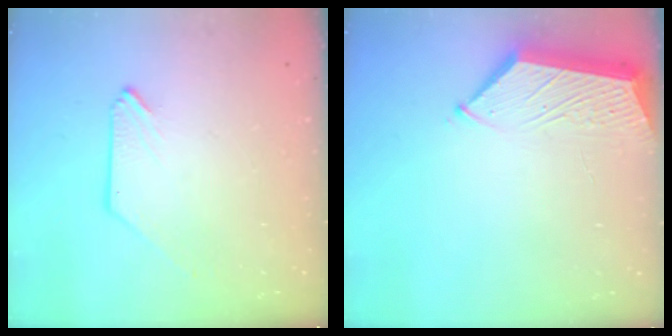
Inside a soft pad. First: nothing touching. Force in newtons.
{"total": 5.4, "press": 5.3, "slide": 0.6}